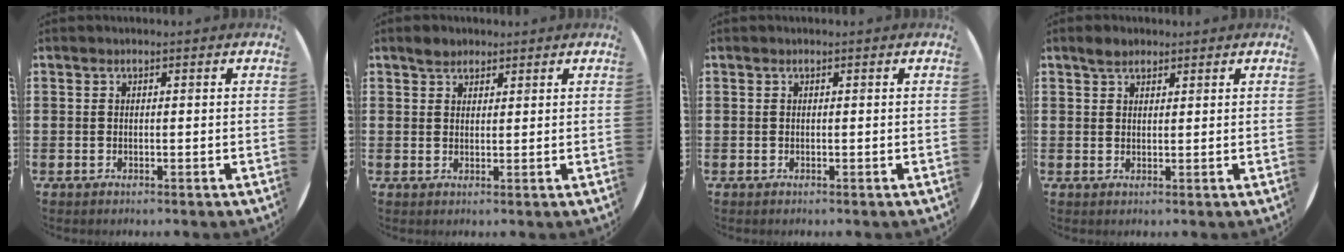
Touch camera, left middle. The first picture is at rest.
{"total": 1.9, "force": [1.7, 0.8, 0.2], "torque": [0.004, 0.002, 0.031]}
{"total": 0.0}
{"total": 2.0, "force": [1.7, 0.9, 0.6], "torque": [-0.005, 0.002, 0.030]}